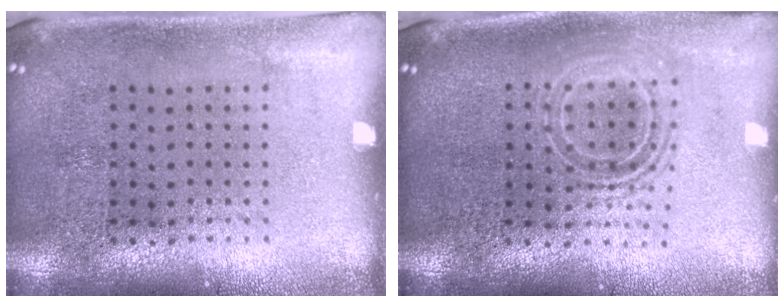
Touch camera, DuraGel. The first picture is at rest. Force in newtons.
{"total": 1.7, "press": 1.3, "slide": 1.0}